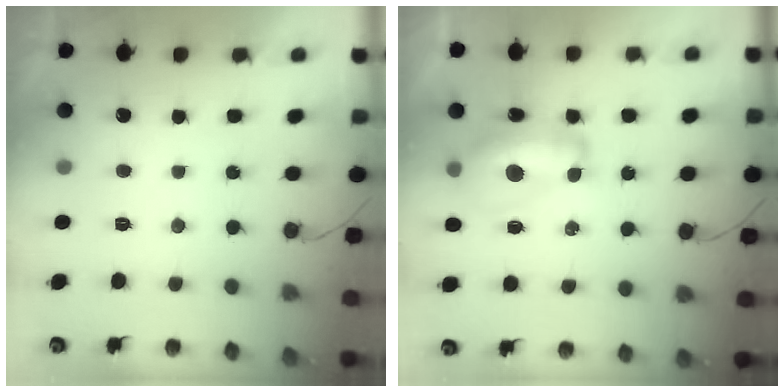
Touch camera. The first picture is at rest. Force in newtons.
{"total": 13.9, "press": 13.9, "slide": 1.0}